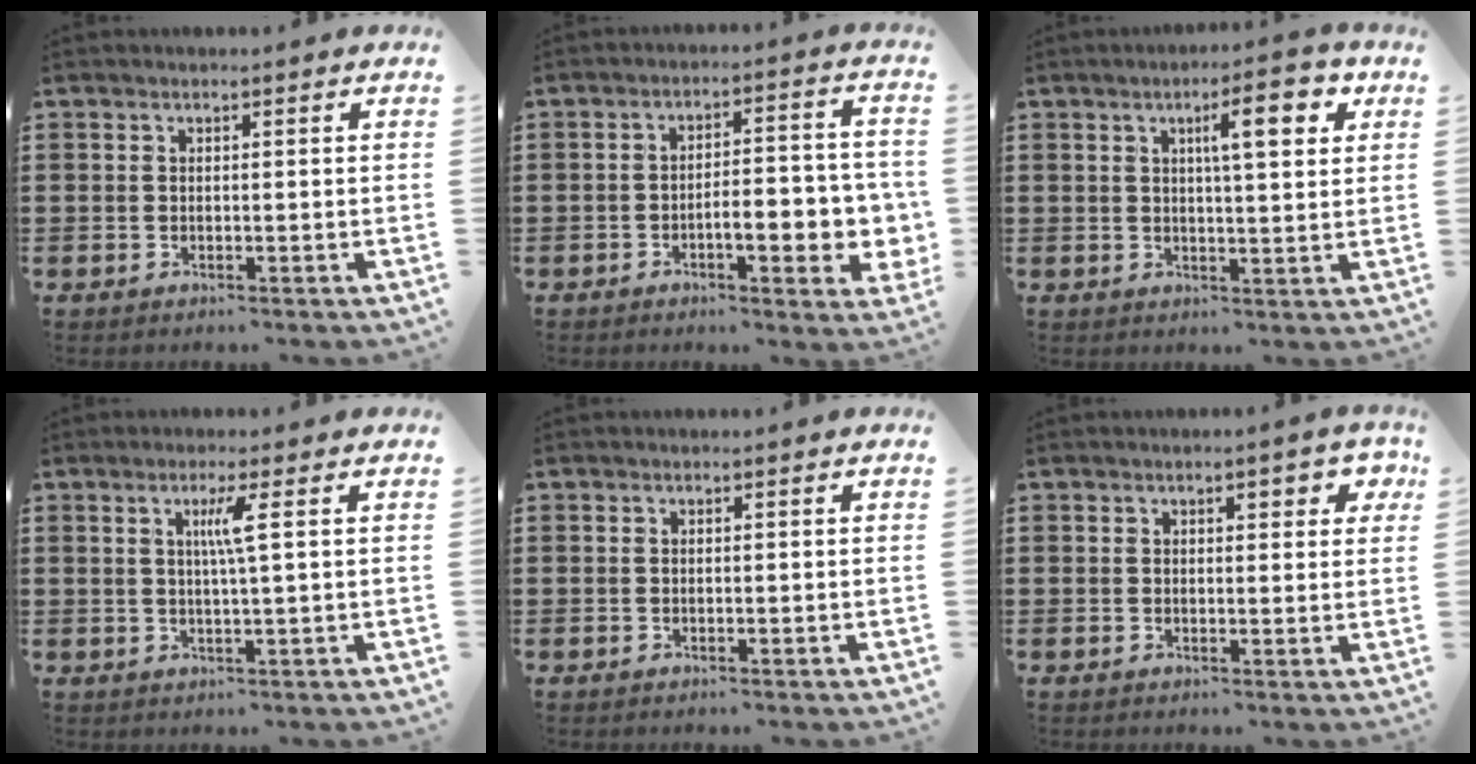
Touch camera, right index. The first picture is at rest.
{"total": 7.5, "force": [-2.3, 2.8, 6.6], "torque": [-0.087, -0.003, -0.042]}
{"total": 7.7, "force": [3.1, 1.9, 6.8], "torque": [-0.099, -0.005, 0.041]}
{"total": 3.3, "force": [0.7, -0.6, 3.2], "torque": [-0.062, -0.004, 0.007]}
{"total": 0.0}
{"total": 2.6, "force": [1.1, 1.1, 2.0], "torque": [-0.020, -0.001, 0.010]}